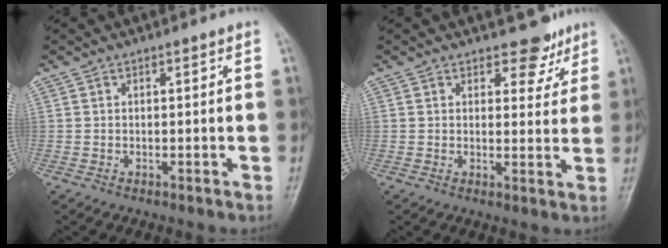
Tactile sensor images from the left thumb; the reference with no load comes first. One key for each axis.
{"total": 5.1, "fx": 3.8, "fy": 2.9, "fz": 1.8, "tx": 0.009, "ty": -0.024, "tz": 0.047}